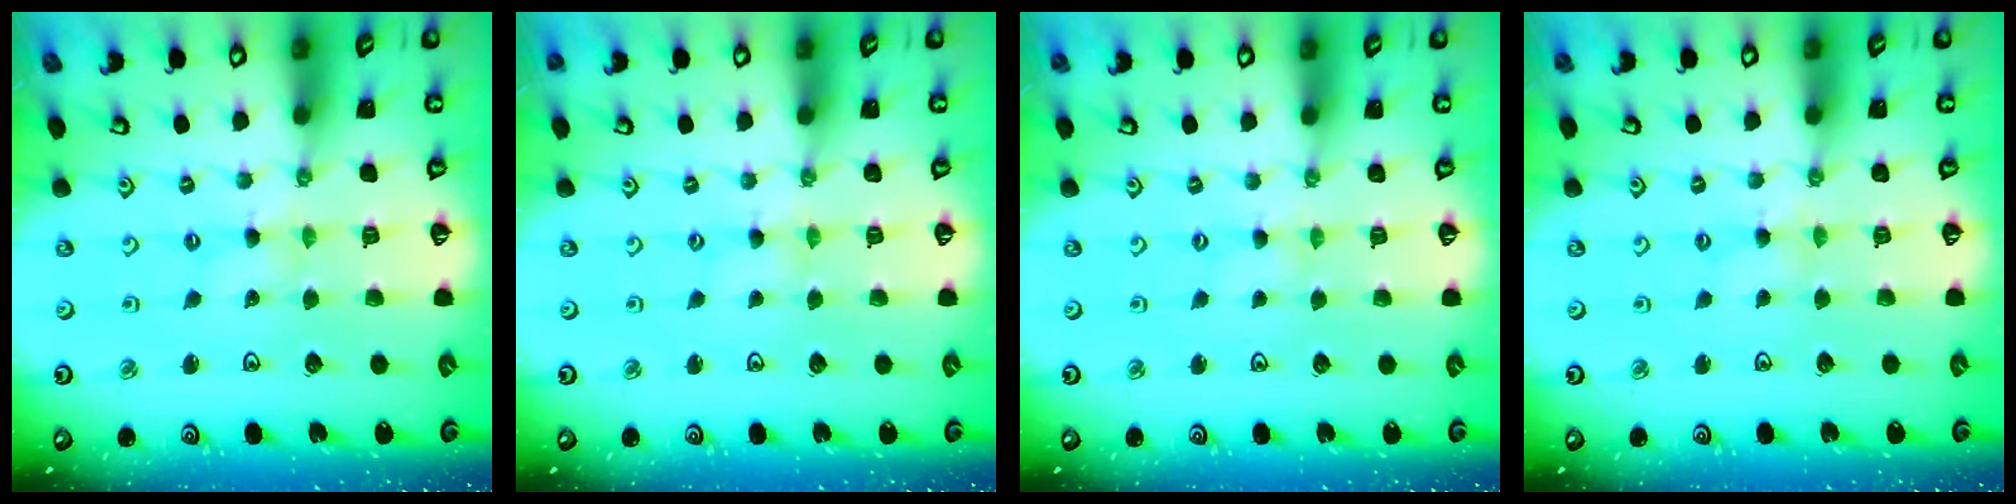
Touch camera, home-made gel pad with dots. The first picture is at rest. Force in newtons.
{"total": 0.0}
{"total": 0.0}
{"total": 1.8, "press": 1.8, "slide": 0.3}